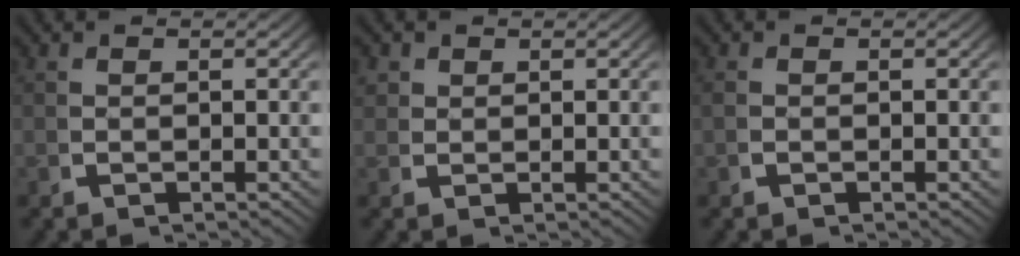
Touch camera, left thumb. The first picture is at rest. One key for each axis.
{"total": 2.0, "fx": 0.9, "fy": 1.6, "fz": 0.7, "tx": -0.018, "ty": -0.005, "tz": 0.020}
{"total": 0.6, "fx": -0.2, "fy": 0.5, "fz": 0.3, "tx": -0.013, "ty": -0.005, "tz": -0.003}